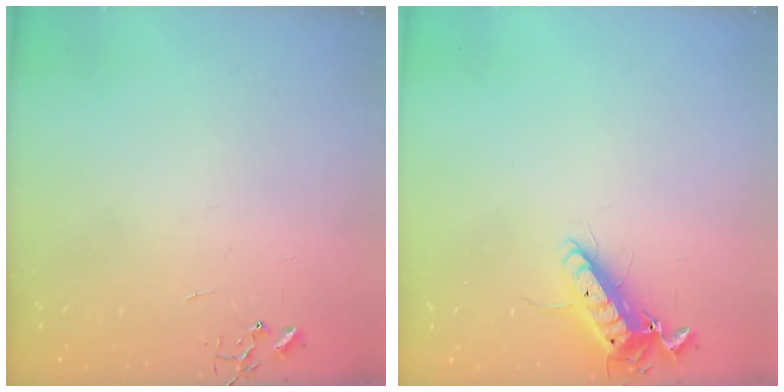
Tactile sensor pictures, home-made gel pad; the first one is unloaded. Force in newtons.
{"total": 12.3, "press": 12.2, "slide": 1.7}